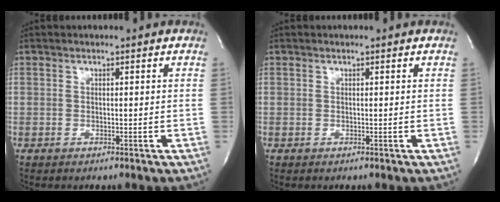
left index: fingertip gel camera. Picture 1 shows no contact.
{"total": 0.0}